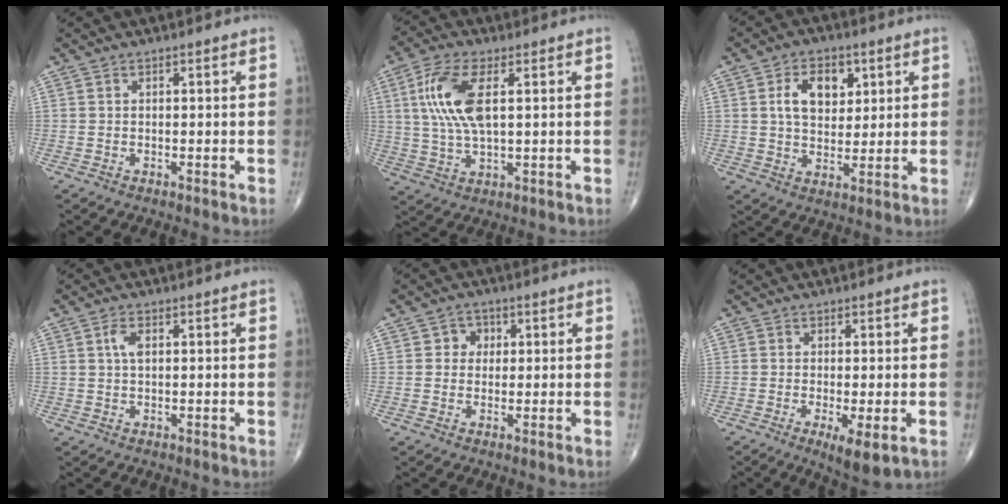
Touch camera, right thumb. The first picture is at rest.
{"total": 11.1, "force": [2.6, 4.6, 9.8], "torque": [-0.218, 0.000, 0.053]}
{"total": 9.0, "force": [2.9, 5.9, 6.2], "torque": [-0.075, -0.010, 0.049]}
{"total": 2.6, "force": [0.7, 1.3, 2.1], "torque": [-0.042, 0.004, 0.012]}
{"total": 3.2, "force": [0.6, 2.9, 1.1], "torque": [0.007, 0.004, 0.002]}
{"total": 6.0, "force": [-2.0, 1.6, 5.4], "torque": [-0.091, -0.018, -0.030]}